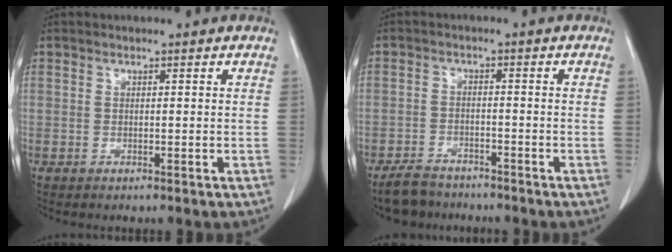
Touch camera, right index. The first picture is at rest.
{"total": 5.3, "force": [-4.7, 2.1, 1.1], "torque": [-0.023, -0.008, -0.082]}